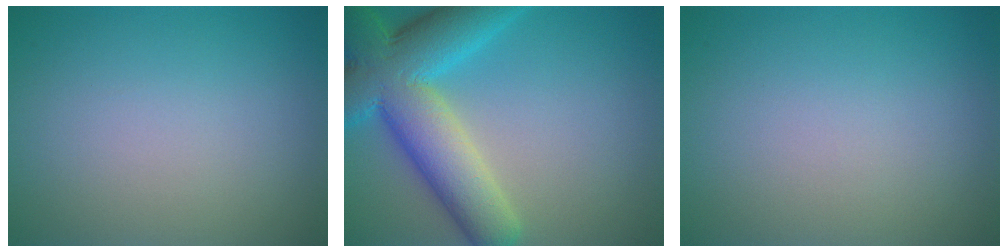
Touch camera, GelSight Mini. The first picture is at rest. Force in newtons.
{"total": 10.8, "press": 10.8, "slide": 0.5}
{"total": 0.0}